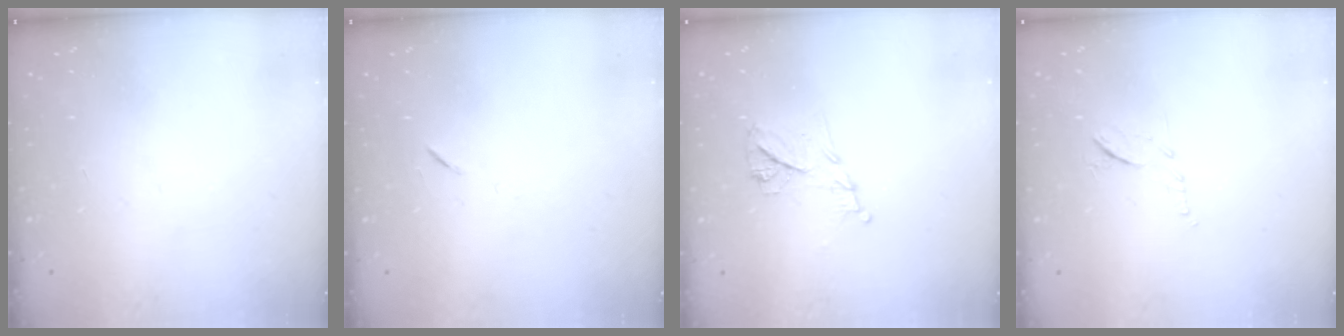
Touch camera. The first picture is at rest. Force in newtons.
{"total": 5.8, "press": 5.4, "slide": 2.1}
{"total": 10.3, "press": 10.3, "slide": 0.5}
{"total": 7.8, "press": 7.8, "slide": 0.3}